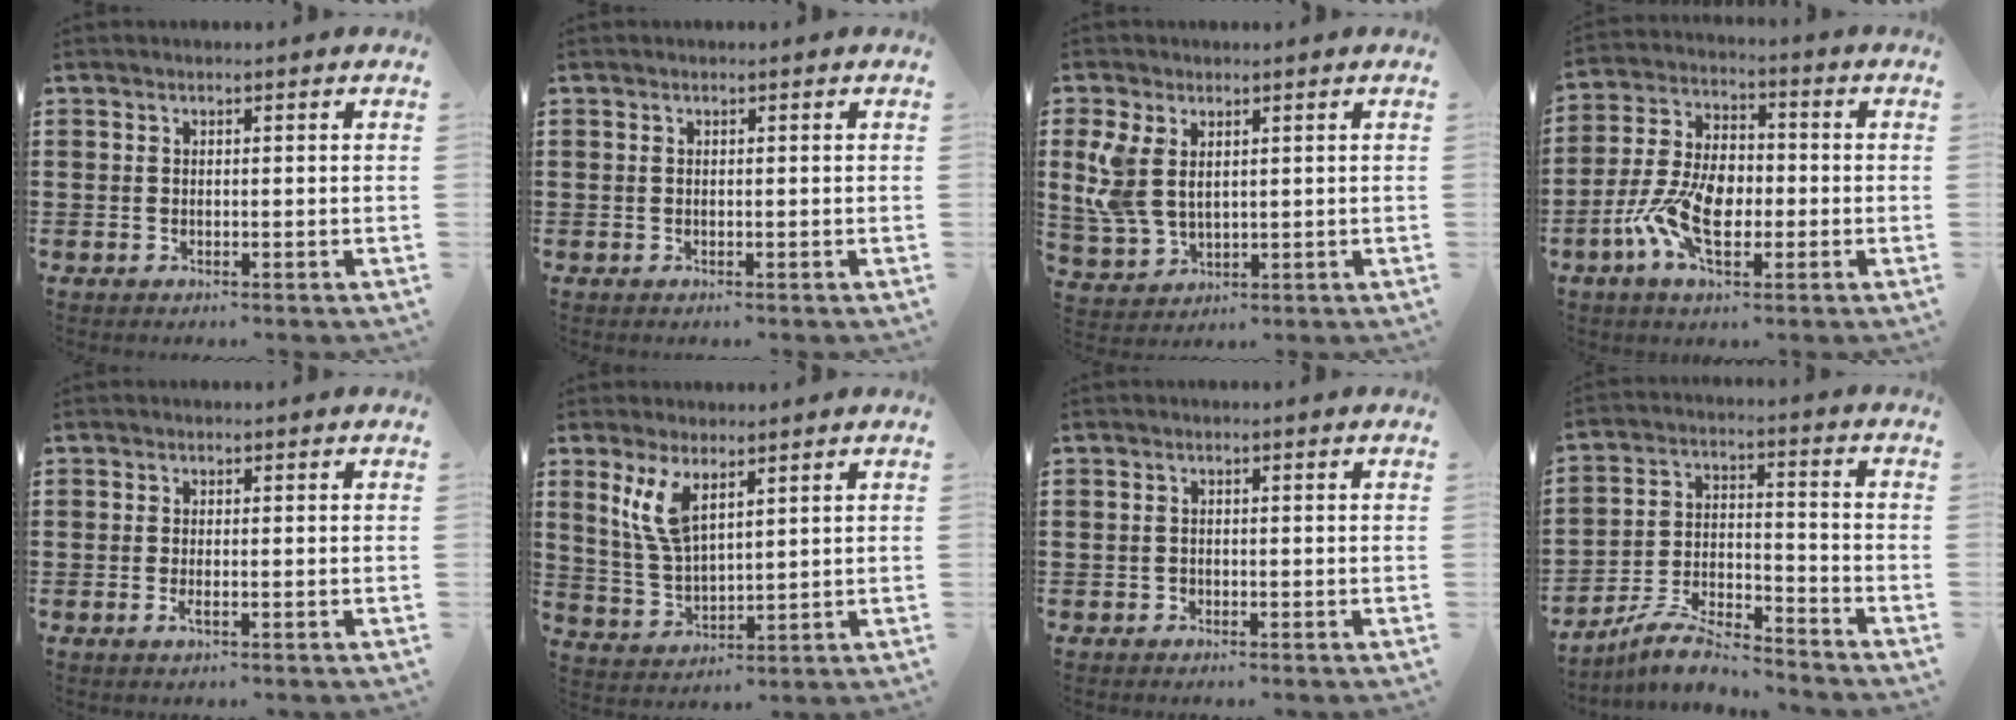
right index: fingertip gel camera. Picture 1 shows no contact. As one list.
[{"total": 0.0}, {"total": 5.0, "force": [1.6, 3.2, 3.5], "torque": [-0.085, 0.005, 0.031]}, {"total": 9.4, "force": [-2.8, 5.5, 7.1], "torque": [-0.172, 0.000, -0.057]}, {"total": 1.2, "force": [-0.4, 0.3, 1.1], "torque": [-0.028, -0.007, -0.008]}, {"total": 6.7, "force": [3.5, 2.6, 5.1], "torque": [-0.116, -0.001, 0.061]}, {"total": 0.7, "force": [-0.4, 0.5, 0.1], "torque": [-0.005, 0.002, -0.010]}, {"total": 7.8, "force": [-7.1, 1.1, 3.0], "torque": [-0.065, 0.013, -0.141]}]